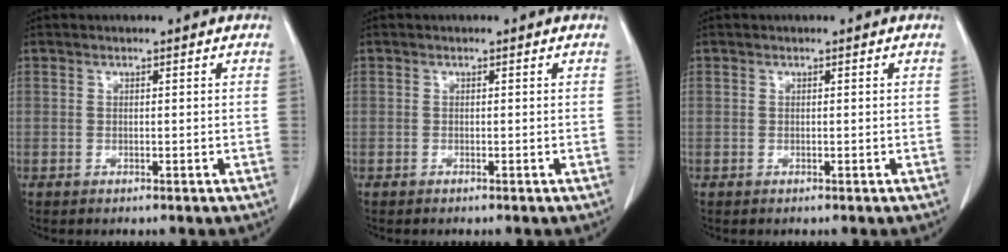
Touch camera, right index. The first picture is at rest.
{"total": 0.0}
{"total": 0.0}